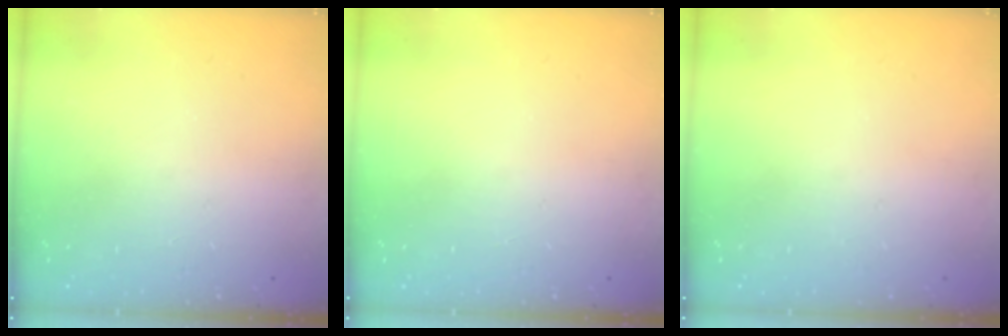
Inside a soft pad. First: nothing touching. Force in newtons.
{"total": 0.0}
{"total": 0.0}